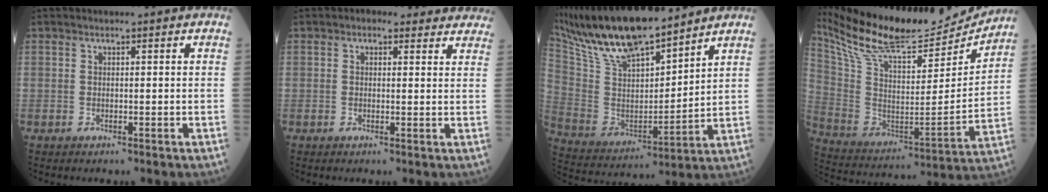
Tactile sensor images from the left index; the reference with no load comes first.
{"total": 6.8, "force": [6.0, 2.8, 1.4], "torque": [0.009, 0.007, 0.047]}
{"total": 18.5, "force": [15.8, 3.5, 9.0], "torque": [-0.176, 0.004, 0.299]}
{"total": 23.9, "force": [22.2, 3.9, 7.9], "torque": [-0.160, -0.043, 0.354]}